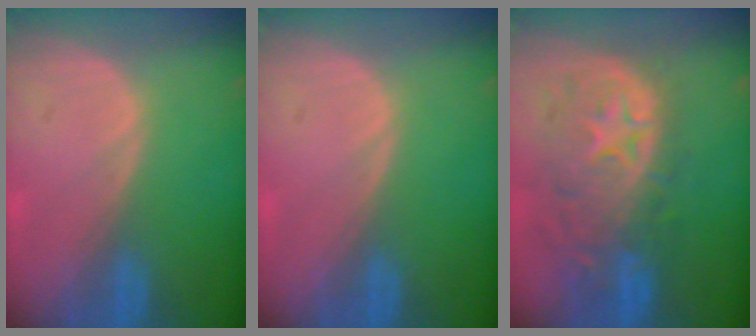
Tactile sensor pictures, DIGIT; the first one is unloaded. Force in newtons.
{"total": 0.0}
{"total": 11.0, "press": 9.7, "slide": 5.2}